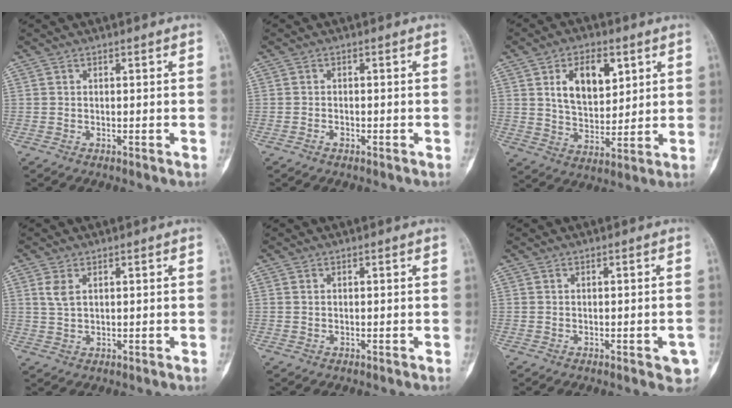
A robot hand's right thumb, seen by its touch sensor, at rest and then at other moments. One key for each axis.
{"total": 1.0, "fx": -0.6, "fy": 0.6, "fz": 0.5, "tx": -0.012, "ty": 0.004, "tz": -0.010}
{"total": 11.6, "fx": 4.4, "fy": 6.9, "fz": 8.2, "tx": -0.106, "ty": -0.019, "tz": 0.083}
{"total": 2.8, "fx": 1.2, "fy": 1.4, "fz": 2.1, "tx": -0.043, "ty": 0.002, "tz": 0.031}
{"total": 0.0}
{"total": 4.0, "fx": -1.4, "fy": 1.4, "fz": 3.4, "tx": -0.033, "ty": 0.007, "tz": -0.010}